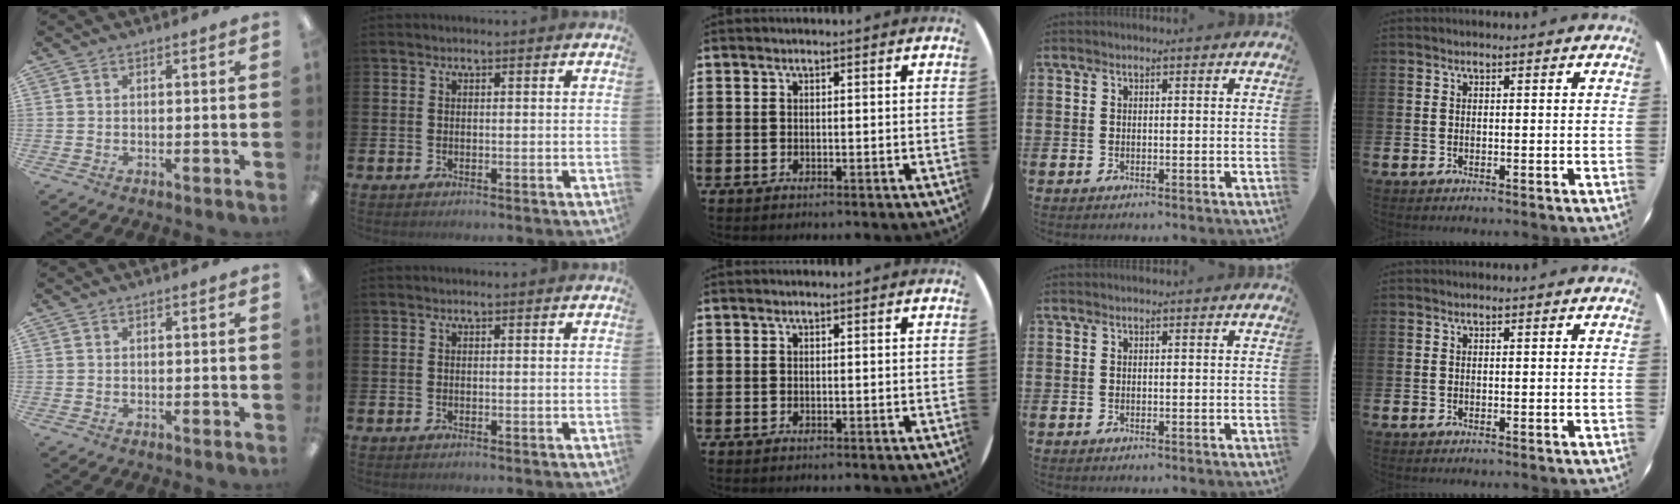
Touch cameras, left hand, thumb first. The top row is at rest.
{}